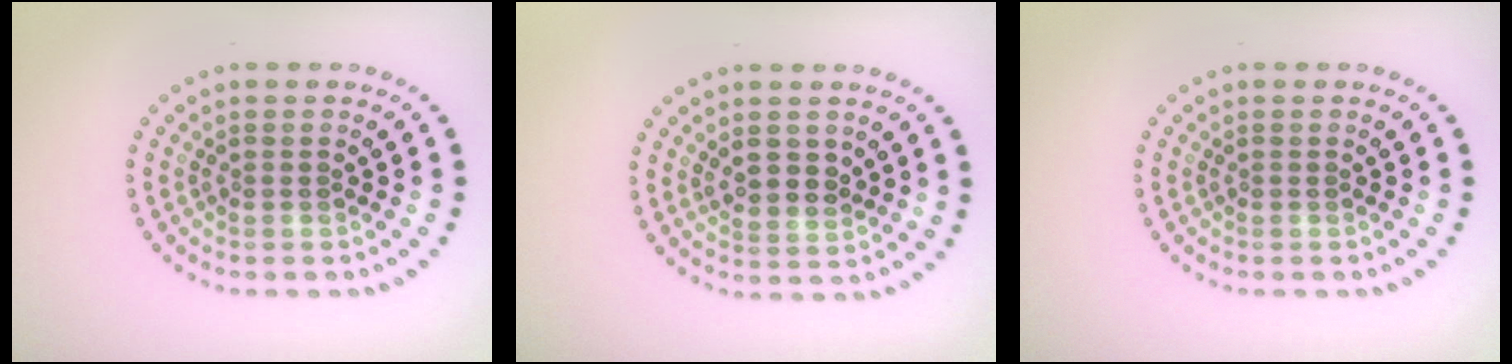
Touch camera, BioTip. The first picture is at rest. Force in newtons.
{"total": 1.8, "press": 1.7, "slide": 0.6}
{"total": 0.0}